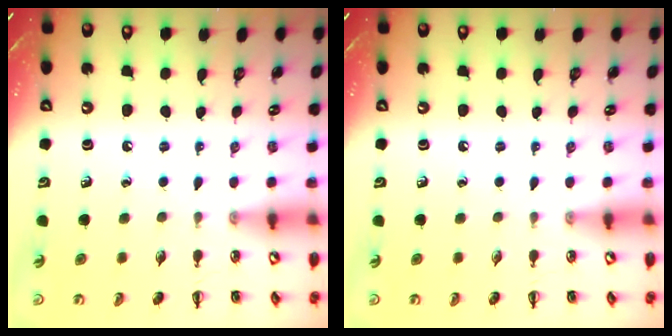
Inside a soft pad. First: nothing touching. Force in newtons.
{"total": 0.0}